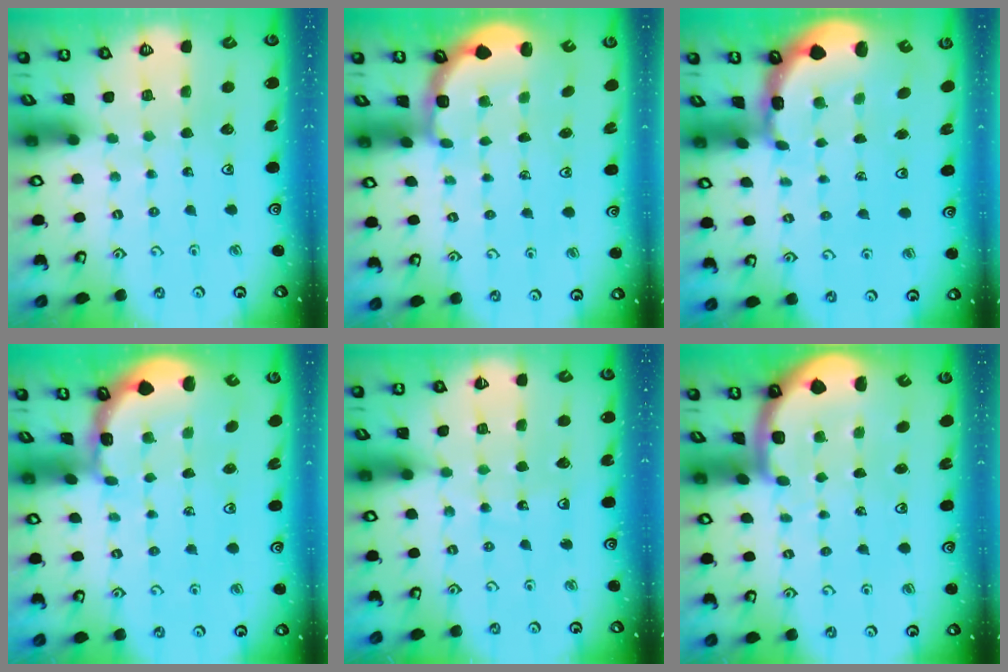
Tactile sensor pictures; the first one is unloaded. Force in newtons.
{"total": 2.7, "press": 2.1, "slide": 1.7}
{"total": 2.1, "press": 1.9, "slide": 1.0}
{"total": 1.4, "press": 1.4, "slide": 0.1}
{"total": 6.7, "press": 6.3, "slide": 2.3}
{"total": 2.5, "press": 2.4, "slide": 0.5}